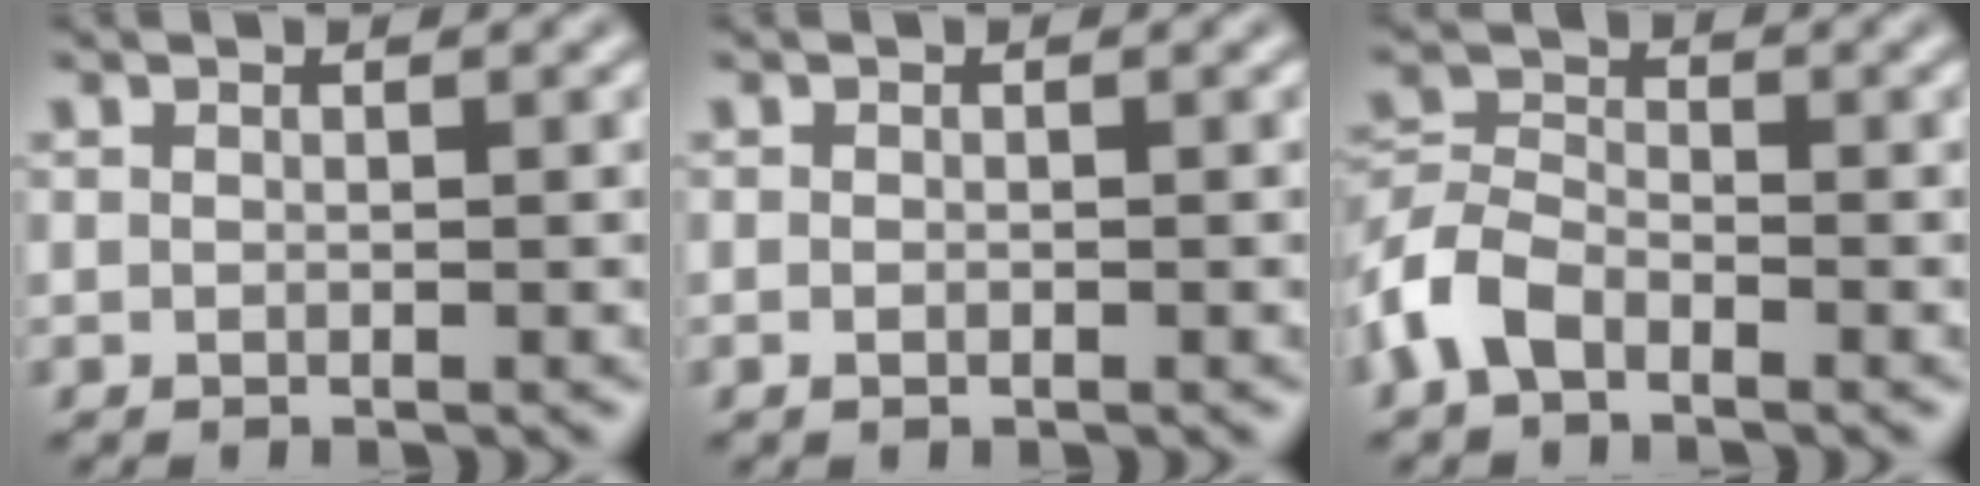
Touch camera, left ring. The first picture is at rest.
{"total": 0.5, "force": [-0.2, 0.4, 0.3], "torque": [-0.005, -0.002, -0.003]}
{"total": 4.2, "force": [-2.5, 2.4, 2.3], "torque": [-0.051, 0.005, -0.063]}